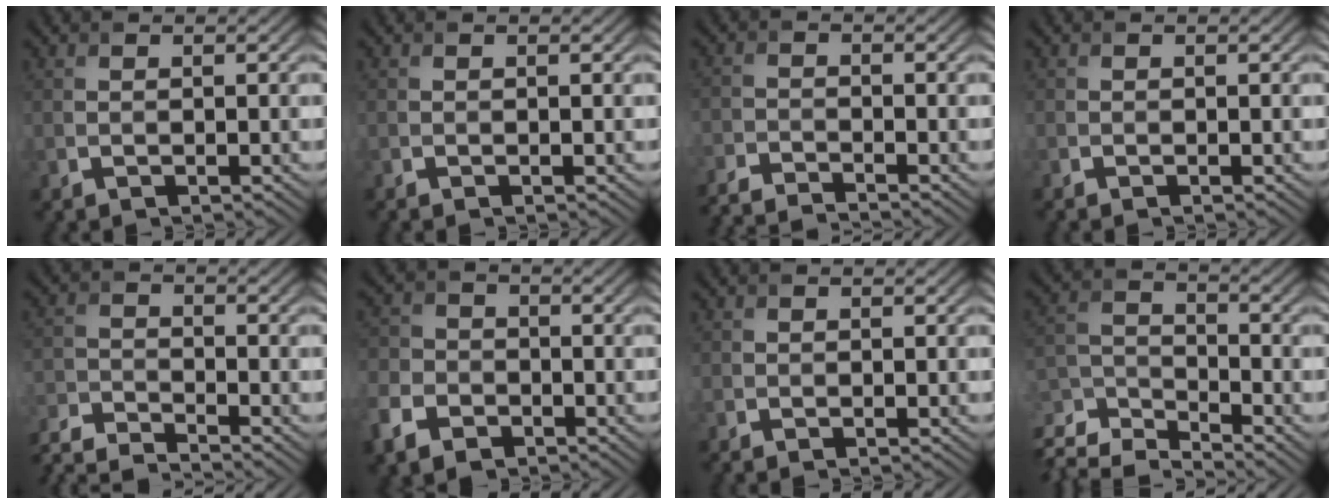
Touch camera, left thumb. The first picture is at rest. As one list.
[{"total": 0.6, "force": [-0.6, -0.1, 0.1], "torque": [-0.004, -0.005, -0.012]}, {"total": 4.4, "force": [-4.1, 0.1, 1.5], "torque": [-0.034, -0.012, -0.086]}, {"total": 0.9, "force": [-0.9, 0.0, 0.2], "torque": [-0.003, -0.006, -0.018]}, {"total": 7.0, "force": [-6.4, 1.1, 2.7], "torque": [-0.060, -0.012, -0.128]}, {"total": 6.1, "force": [-3.2, 4.4, 3.0], "torque": [-0.089, -0.009, -0.076]}, {"total": 0.7, "force": [-0.7, 0.2, 0.1], "torque": [-0.002, -0.005, -0.015]}, {"total": 7.9, "force": [-5.7, 2.8, 4.7], "torque": [-0.112, -0.019, -0.116]}]